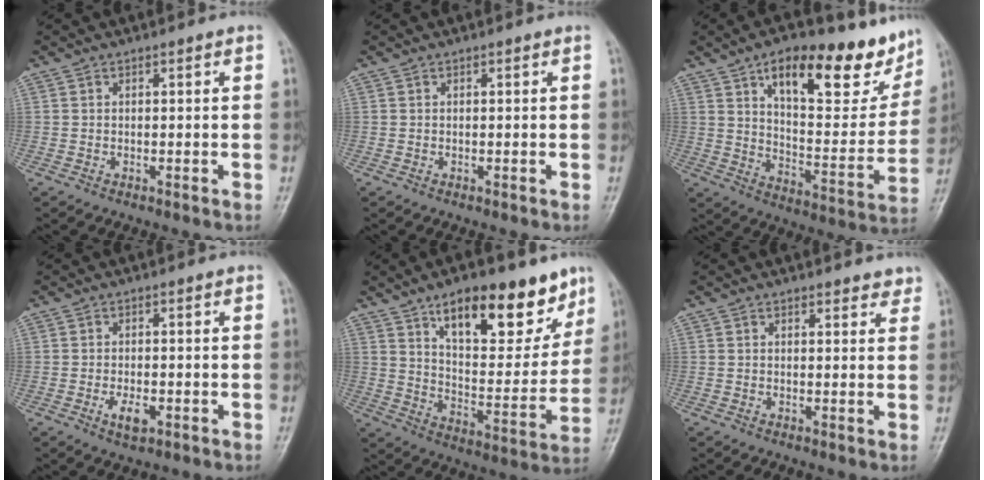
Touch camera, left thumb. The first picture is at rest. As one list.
[{"total": 0.0}, {"total": 21.9, "force": [13.7, 8.8, 14.6], "torque": [-0.150, -0.048, 0.209]}, {"total": 3.5, "force": [-1.2, 1.7, 2.8], "torque": [-0.048, -0.001, -0.019]}, {"total": 20.1, "force": [12.6, 8.5, 13.2], "torque": [-0.141, -0.060, 0.201]}, {"total": 3.0, "force": [2.6, 1.2, 0.9], "torque": [0.015, -0.011, 0.023]}]